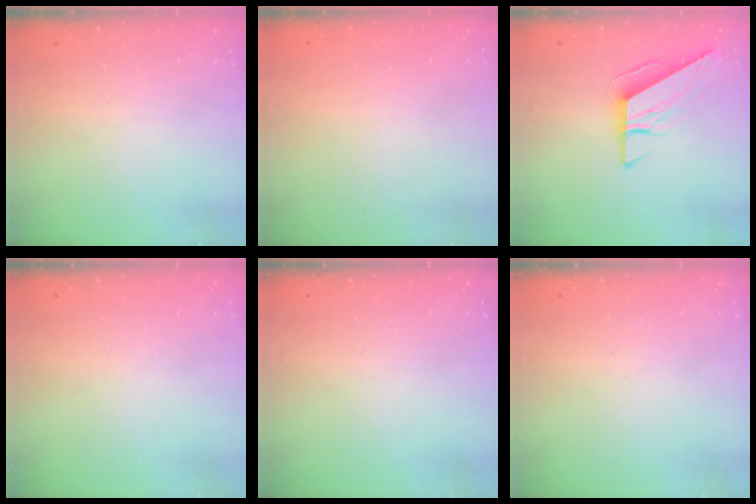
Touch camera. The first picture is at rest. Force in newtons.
{"total": 2.6, "press": 2.6, "slide": 0.2}
{"total": 8.3, "press": 8.3, "slide": 0.7}
{"total": 0.0}
{"total": 0.0}
{"total": 0.0}